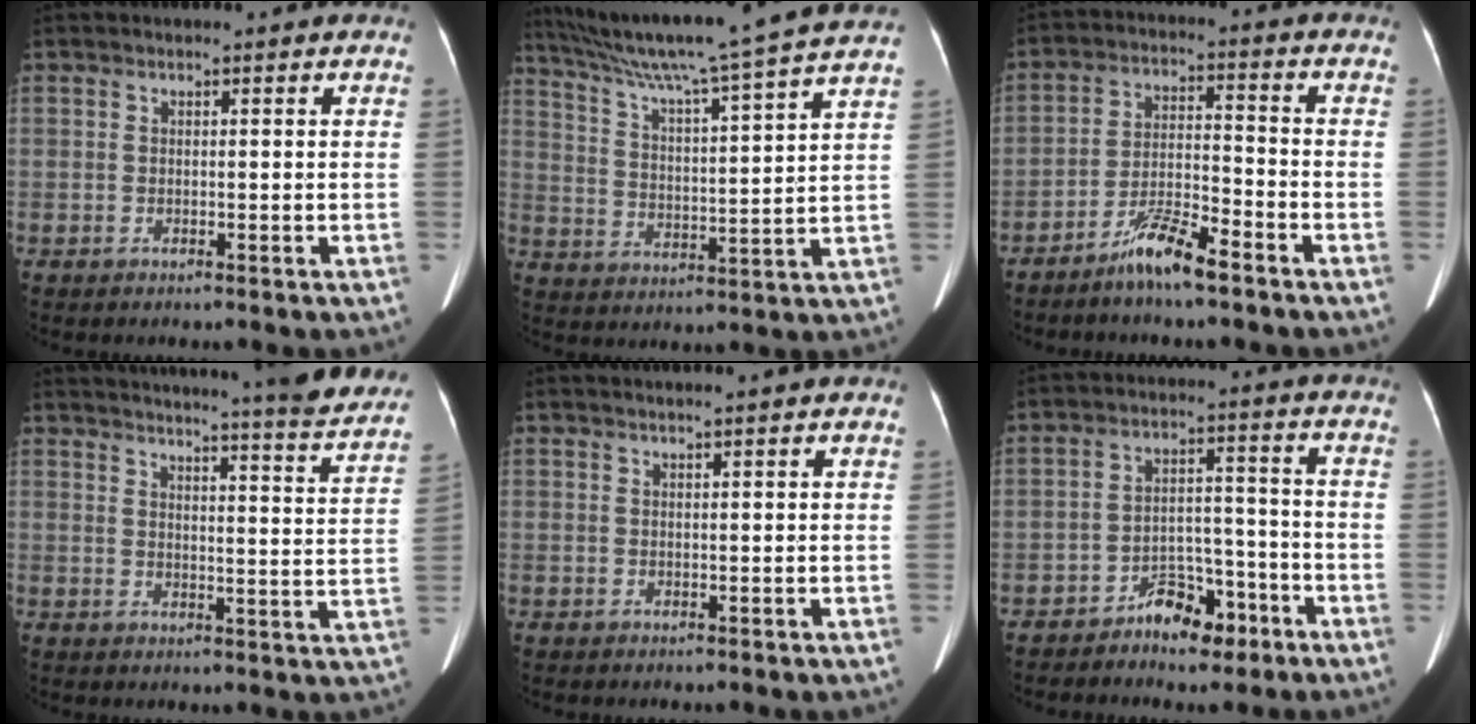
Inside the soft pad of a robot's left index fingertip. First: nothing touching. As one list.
[{"total": 20.1, "force": [16.9, -2.1, 10.7], "torque": [-0.188, -0.014, 0.248]}, {"total": 7.2, "force": [-5.8, 0.5, 4.3], "torque": [-0.089, -0.012, -0.112]}, {"total": 25.9, "force": [24.0, 0.5, 9.8], "torque": [-0.143, -0.079, 0.279]}, {"total": 0.7, "force": [0.3, -0.5, 0.4], "torque": [-0.005, 0.008, 0.016]}, {"total": 6.8, "force": [-5.0, 3.3, 3.2], "torque": [-0.052, 0.017, -0.081]}]